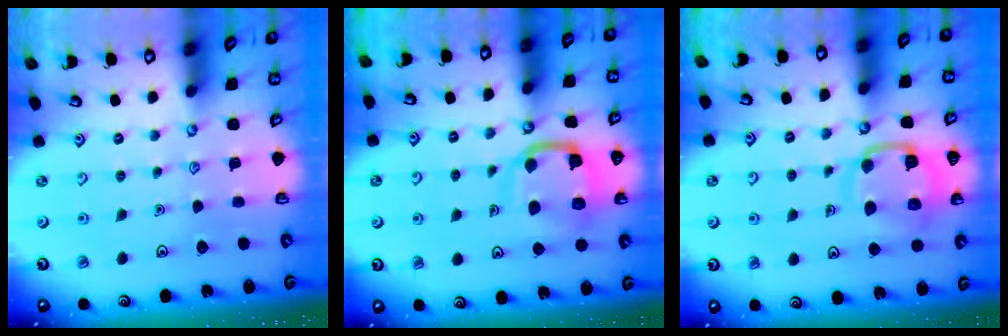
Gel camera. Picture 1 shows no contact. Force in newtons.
{"total": 12.1, "press": 12.0, "slide": 1.3}
{"total": 12.6, "press": 12.5, "slide": 1.4}